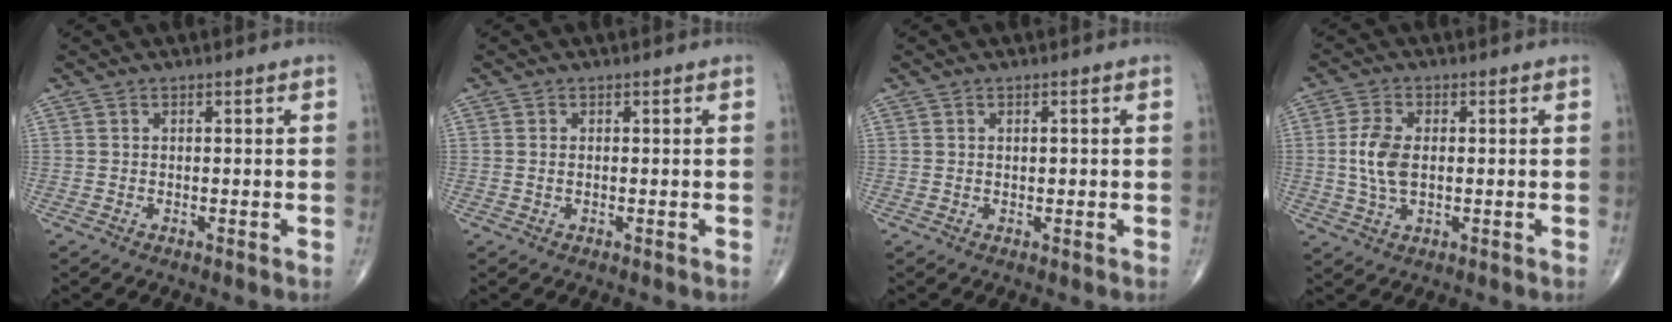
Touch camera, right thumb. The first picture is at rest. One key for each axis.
{"total": 0.5, "fx": 0.0, "fy": 0.3, "fz": 0.4, "tx": -0.011, "ty": 0.001, "tz": 0.002}
{"total": 0.7, "fx": 0.2, "fy": 0.4, "fz": 0.6, "tx": -0.009, "ty": 0.000, "tz": 0.004}
{"total": 6.6, "fx": 0.2, "fy": 3.7, "fz": 5.5, "tx": -0.122, "ty": 0.001, "tz": 0.002}